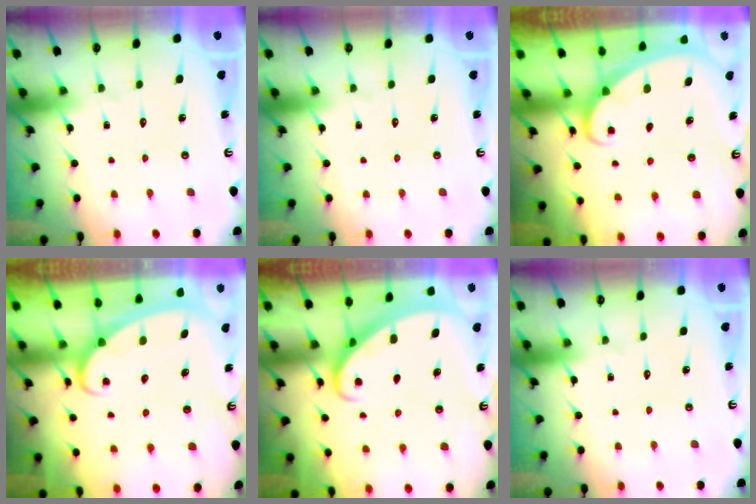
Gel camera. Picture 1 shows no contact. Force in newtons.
{"total": 0.0}
{"total": 1.8, "press": 1.8, "slide": 0.1}
{"total": 2.3, "press": 2.3, "slide": 0.4}
{"total": 2.3, "press": 2.3, "slide": 0.2}
{"total": 0.0}